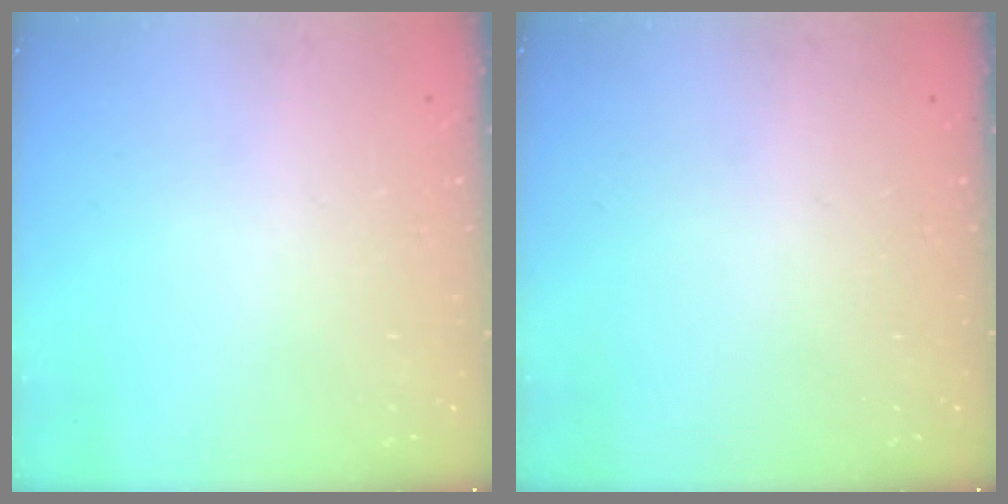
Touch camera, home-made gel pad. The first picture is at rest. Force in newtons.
{"total": 0.0}